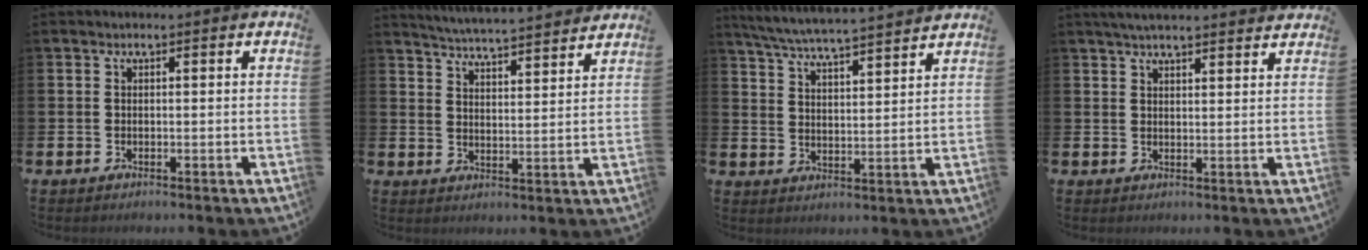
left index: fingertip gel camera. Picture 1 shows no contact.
{"total": 5.2, "force": [5.2, -0.3, 0.4], "torque": [-0.025, -0.042, 0.090]}
{"total": 6.1, "force": [5.9, -0.1, 1.4], "torque": [-0.054, -0.040, 0.103]}
{"total": 3.7, "force": [3.5, 0.3, 1.1], "torque": [-0.027, -0.009, 0.065]}